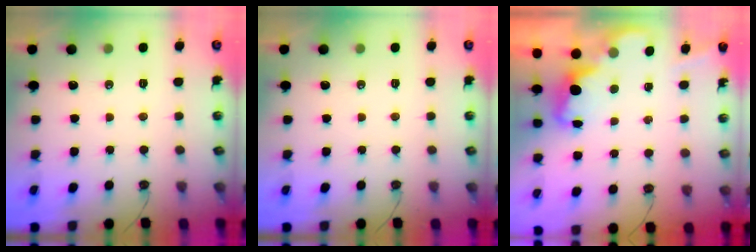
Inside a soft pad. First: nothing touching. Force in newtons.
{"total": 0.0}
{"total": 2.1, "press": 2.0, "slide": 0.6}